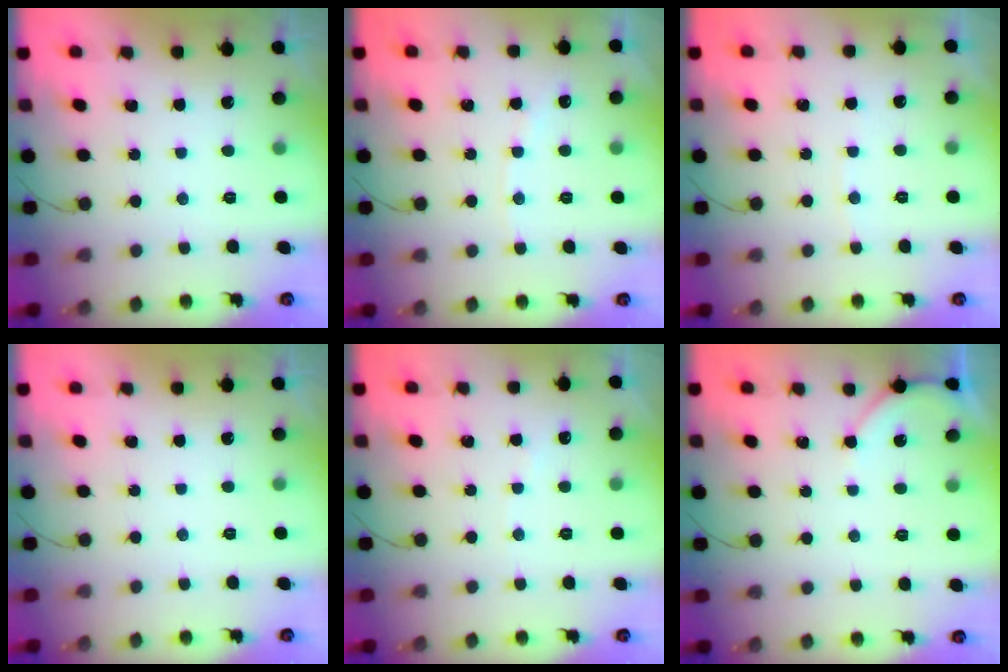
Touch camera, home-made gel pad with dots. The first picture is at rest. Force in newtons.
{"total": 5.9, "press": 5.8, "slide": 0.8}
{"total": 2.2, "press": 2.2, "slide": 0.3}
{"total": 0.0}
{"total": 2.9, "press": 2.9, "slide": 0.5}
{"total": 4.0, "press": 3.9, "slide": 0.7}